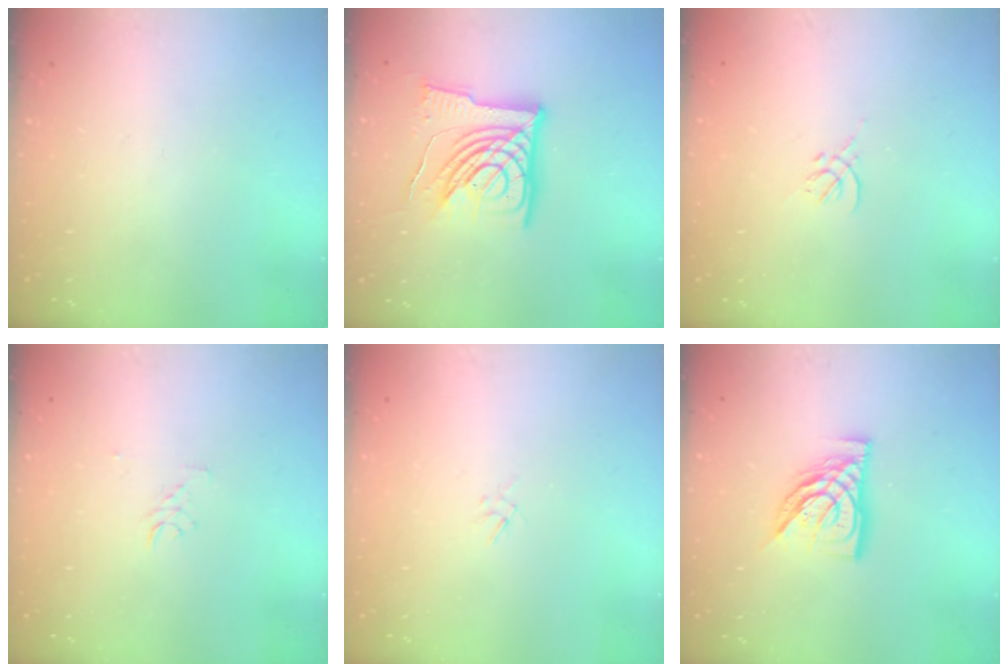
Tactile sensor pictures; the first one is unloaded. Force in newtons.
{"total": 17.1, "press": 16.9, "slide": 2.3}
{"total": 0.0}
{"total": 2.6, "press": 2.6, "slide": 0.1}
{"total": 1.0, "press": 0.9, "slide": 0.4}
{"total": 11.3, "press": 11.2, "slide": 1.4}